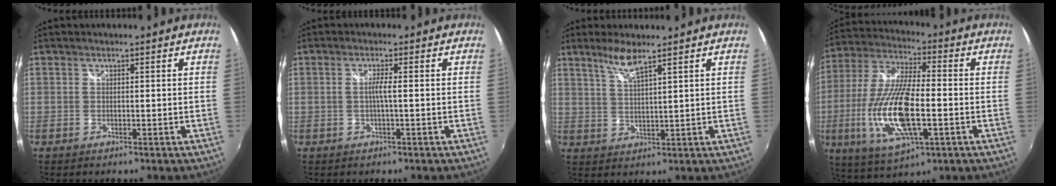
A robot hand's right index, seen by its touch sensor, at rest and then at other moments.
{"total": 1.9, "force": [-0.3, -0.4, 1.8], "torque": [-0.032, 0.000, -0.009]}
{"total": 4.6, "force": [3.5, 0.2, 3.1], "torque": [-0.064, 0.000, 0.071]}
{"total": 18.1, "force": [-4.2, 5.9, 16.5], "torque": [-0.346, -0.016, -0.075]}